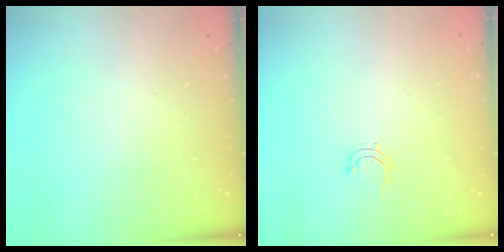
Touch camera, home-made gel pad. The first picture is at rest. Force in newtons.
{"total": 2.8, "press": 2.7, "slide": 0.5}